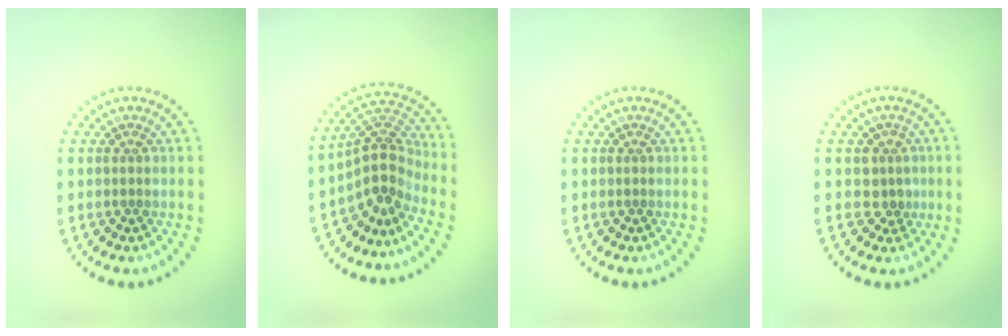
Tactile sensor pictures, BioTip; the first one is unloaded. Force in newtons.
{"total": 3.7, "press": 2.6, "slide": 2.6}
{"total": 0.0}
{"total": 1.9, "press": 1.4, "slide": 1.2}